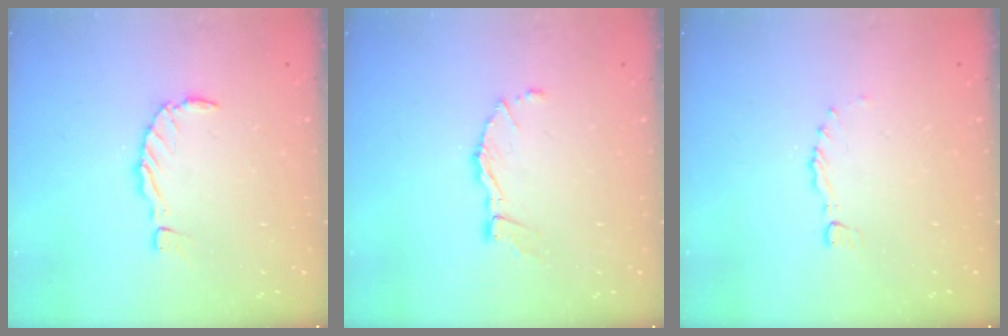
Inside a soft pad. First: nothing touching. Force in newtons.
{"total": 7.9, "press": 7.8, "slide": 0.6}
{"total": 0.0}